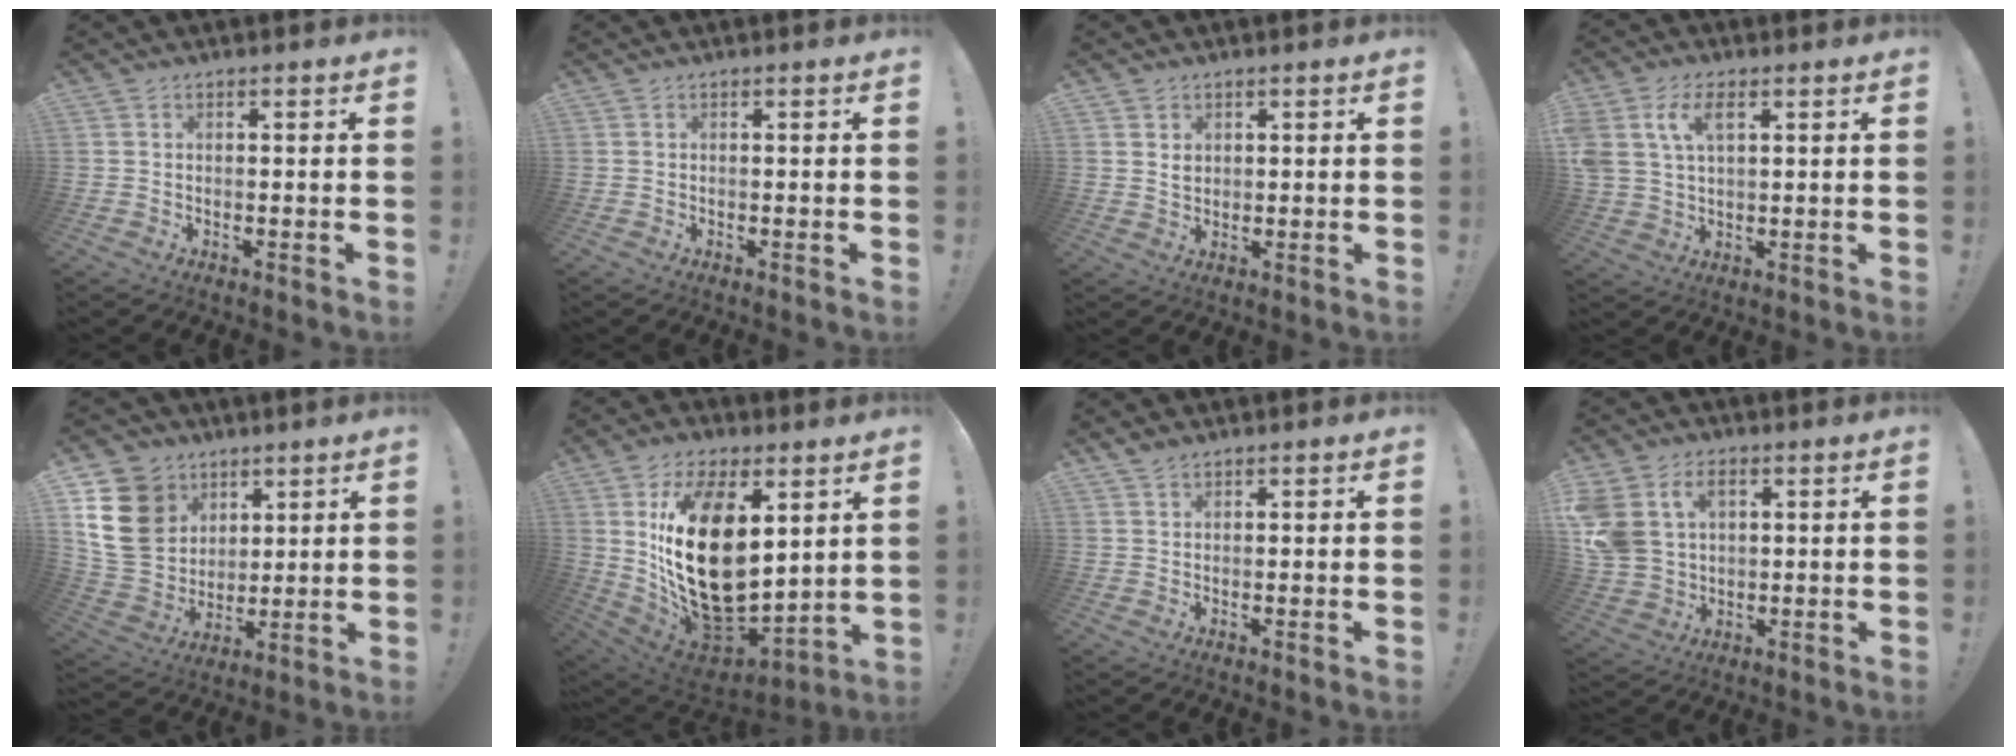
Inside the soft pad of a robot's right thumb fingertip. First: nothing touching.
{"total": 0.0}
{"total": 2.7, "force": [1.5, 2.0, 0.9], "torque": [-0.006, -0.006, 0.025]}
{"total": 8.7, "force": [3.5, 5.4, 5.9], "torque": [-0.137, 0.001, 0.064]}
{"total": 17.4, "force": [6.7, 14.1, 7.7], "torque": [-0.135, -0.036, 0.141]}
{"total": 27.8, "force": [4.6, 16.0, 22.3], "torque": [-0.433, -0.041, 0.094]}
{"total": 2.1, "force": [1.7, 0.8, 0.9], "torque": [-0.012, -0.006, 0.032]}
{"total": 11.0, "force": [4.1, 8.1, 6.1], "torque": [-0.138, -0.005, 0.085]}